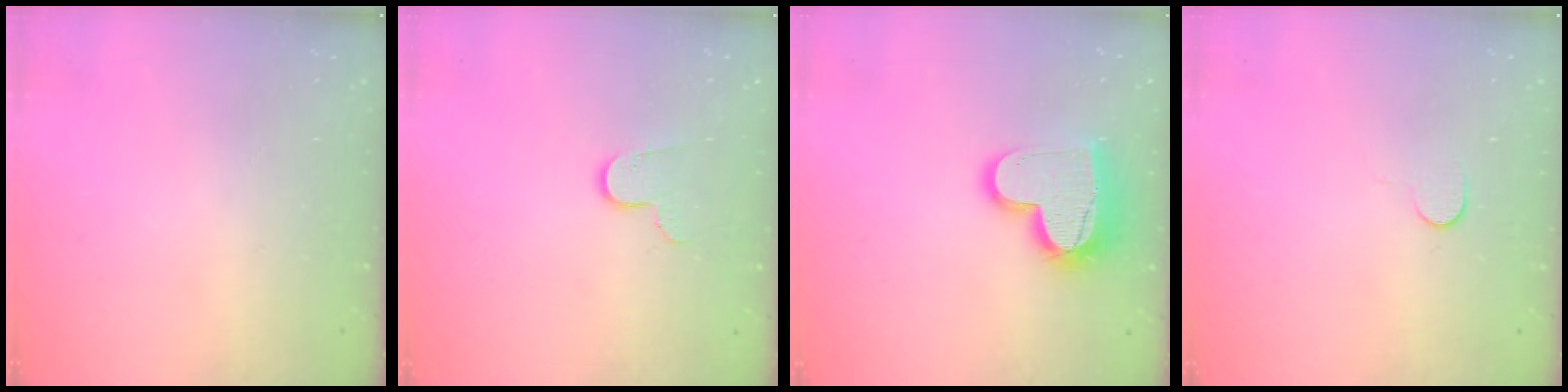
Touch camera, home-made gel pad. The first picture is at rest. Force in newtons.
{"total": 6.7, "press": 6.7, "slide": 0.5}
{"total": 15.9, "press": 15.9, "slide": 1.1}
{"total": 3.6, "press": 3.6, "slide": 0.4}